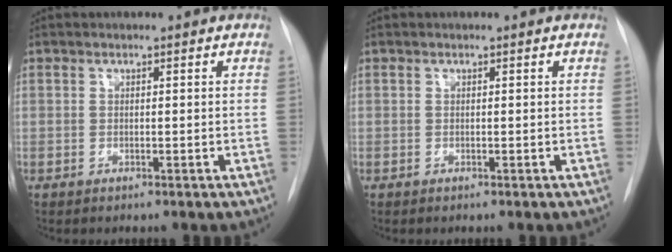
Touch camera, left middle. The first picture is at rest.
{"total": 0.0}